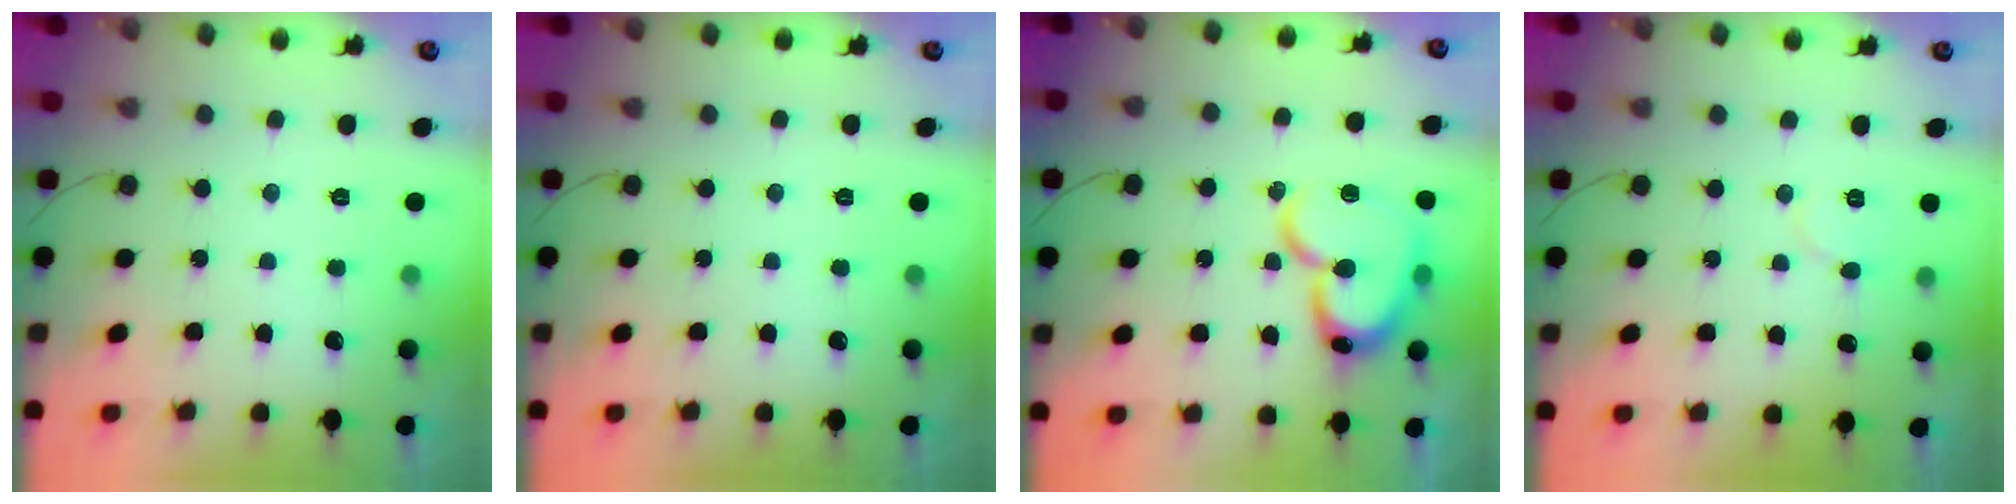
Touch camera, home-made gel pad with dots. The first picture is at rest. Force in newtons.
{"total": 0.0}
{"total": 19.2, "press": 19.1, "slide": 2.0}
{"total": 4.3, "press": 4.3, "slide": 0.4}